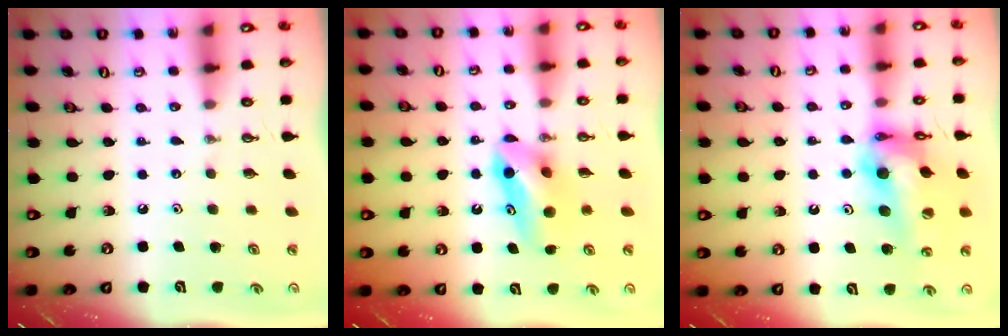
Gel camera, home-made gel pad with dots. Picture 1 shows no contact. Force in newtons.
{"total": 8.2, "press": 8.0, "slide": 1.6}
{"total": 16.5, "press": 16.4, "slide": 1.8}